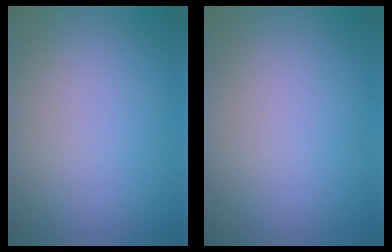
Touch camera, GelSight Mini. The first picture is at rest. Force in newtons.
{"total": 0.0}